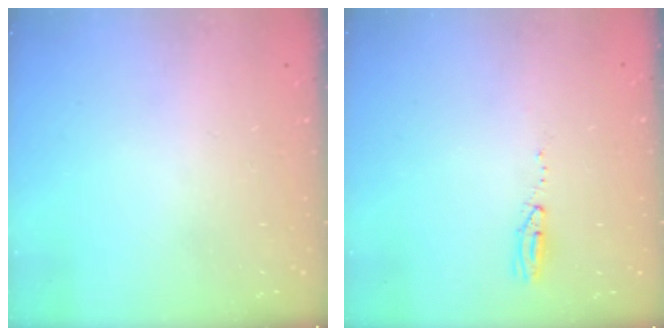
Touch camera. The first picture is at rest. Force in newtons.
{"total": 14.6, "press": 5.0, "slide": 13.7}